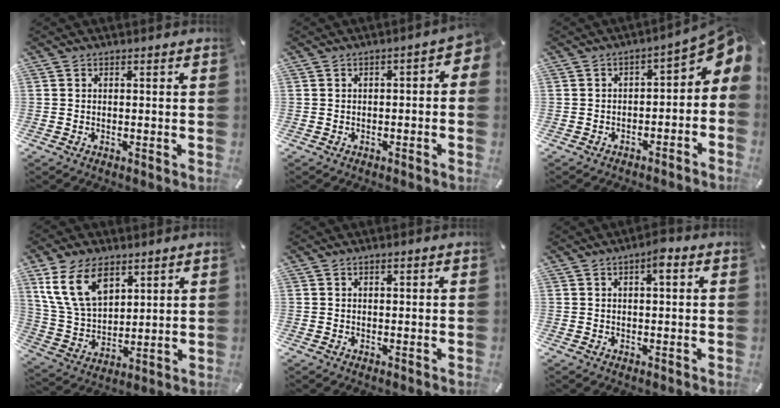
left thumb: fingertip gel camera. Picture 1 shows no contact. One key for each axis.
{"total": 3.4, "fx": -1.3, "fy": 1.6, "fz": 2.6, "tx": -0.037, "ty": 0.012, "tz": -0.028}
{"total": 6.8, "fx": 1.4, "fy": 3.8, "fz": 5.4, "tx": -0.058, "ty": -0.017, "tz": 0.020}
{"total": 14.1, "fx": 7.6, "fy": 9.0, "fz": 7.7, "tx": -0.192, "ty": -0.016, "tz": 0.145}
{"total": 0.6, "fx": 0.5, "fy": 0.4, "fz": 0.2, "tx": -0.005, "ty": 0.005, "tz": 0.007}
{"total": 3.3, "fx": 1.5, "fy": 1.3, "fz": 2.7, "tx": -0.041, "ty": 0.002, "tz": 0.020}